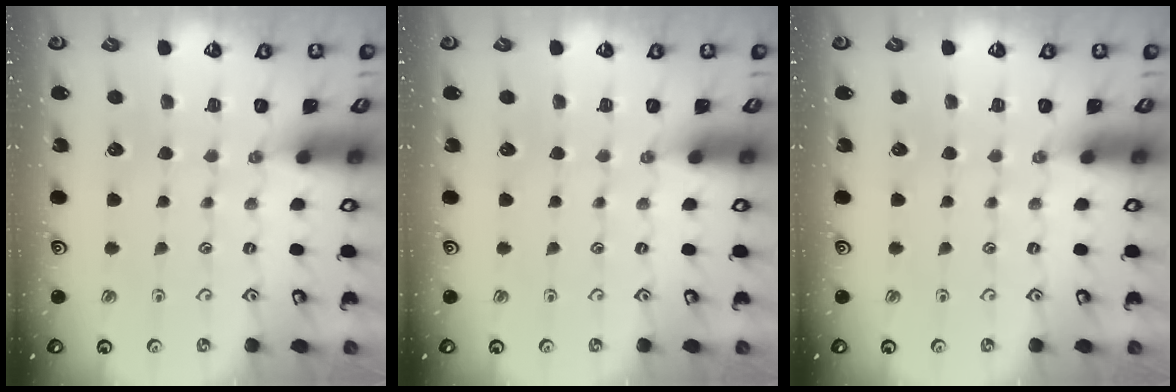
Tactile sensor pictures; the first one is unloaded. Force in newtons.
{"total": 0.0}
{"total": 0.0}